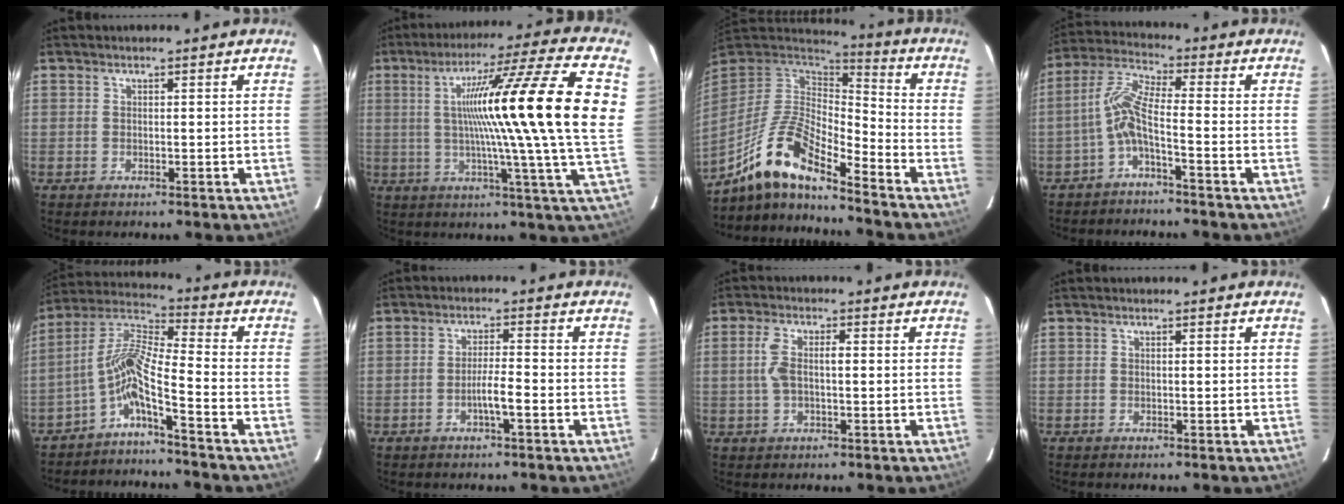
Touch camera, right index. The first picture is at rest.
{"total": 23.1, "force": [3.4, -2.1, 22.7], "torque": [-0.318, 0.012, 0.035]}
{"total": 12.7, "force": [-9.7, 2.5, 7.9], "torque": [-0.160, 0.018, -0.180]}
{"total": 6.1, "force": [-2.4, 0.3, 5.6], "torque": [-0.121, 0.021, -0.053]}
{"total": 7.7, "force": [-4.8, -0.8, 5.9], "torque": [-0.128, 0.020, -0.097]}
{"total": 3.6, "force": [-1.5, 0.0, 3.3], "torque": [-0.055, 0.000, -0.028]}
{"total": 4.5, "force": [0.3, 1.6, 4.1], "torque": [-0.098, 0.017, 0.006]}
{"total": 0.0}